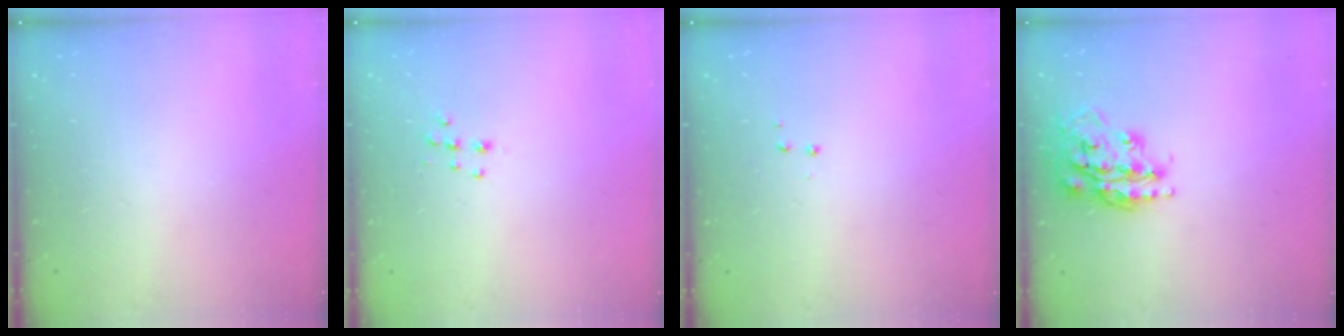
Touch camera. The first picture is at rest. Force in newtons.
{"total": 6.8, "press": 6.8, "slide": 0.5}
{"total": 2.9, "press": 2.8, "slide": 0.4}
{"total": 18.1, "press": 18.0, "slide": 1.4}